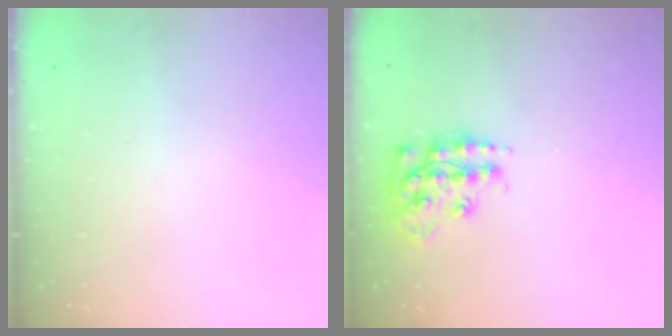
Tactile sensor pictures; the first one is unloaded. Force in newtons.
{"total": 15.3, "press": 15.3, "slide": 1.0}